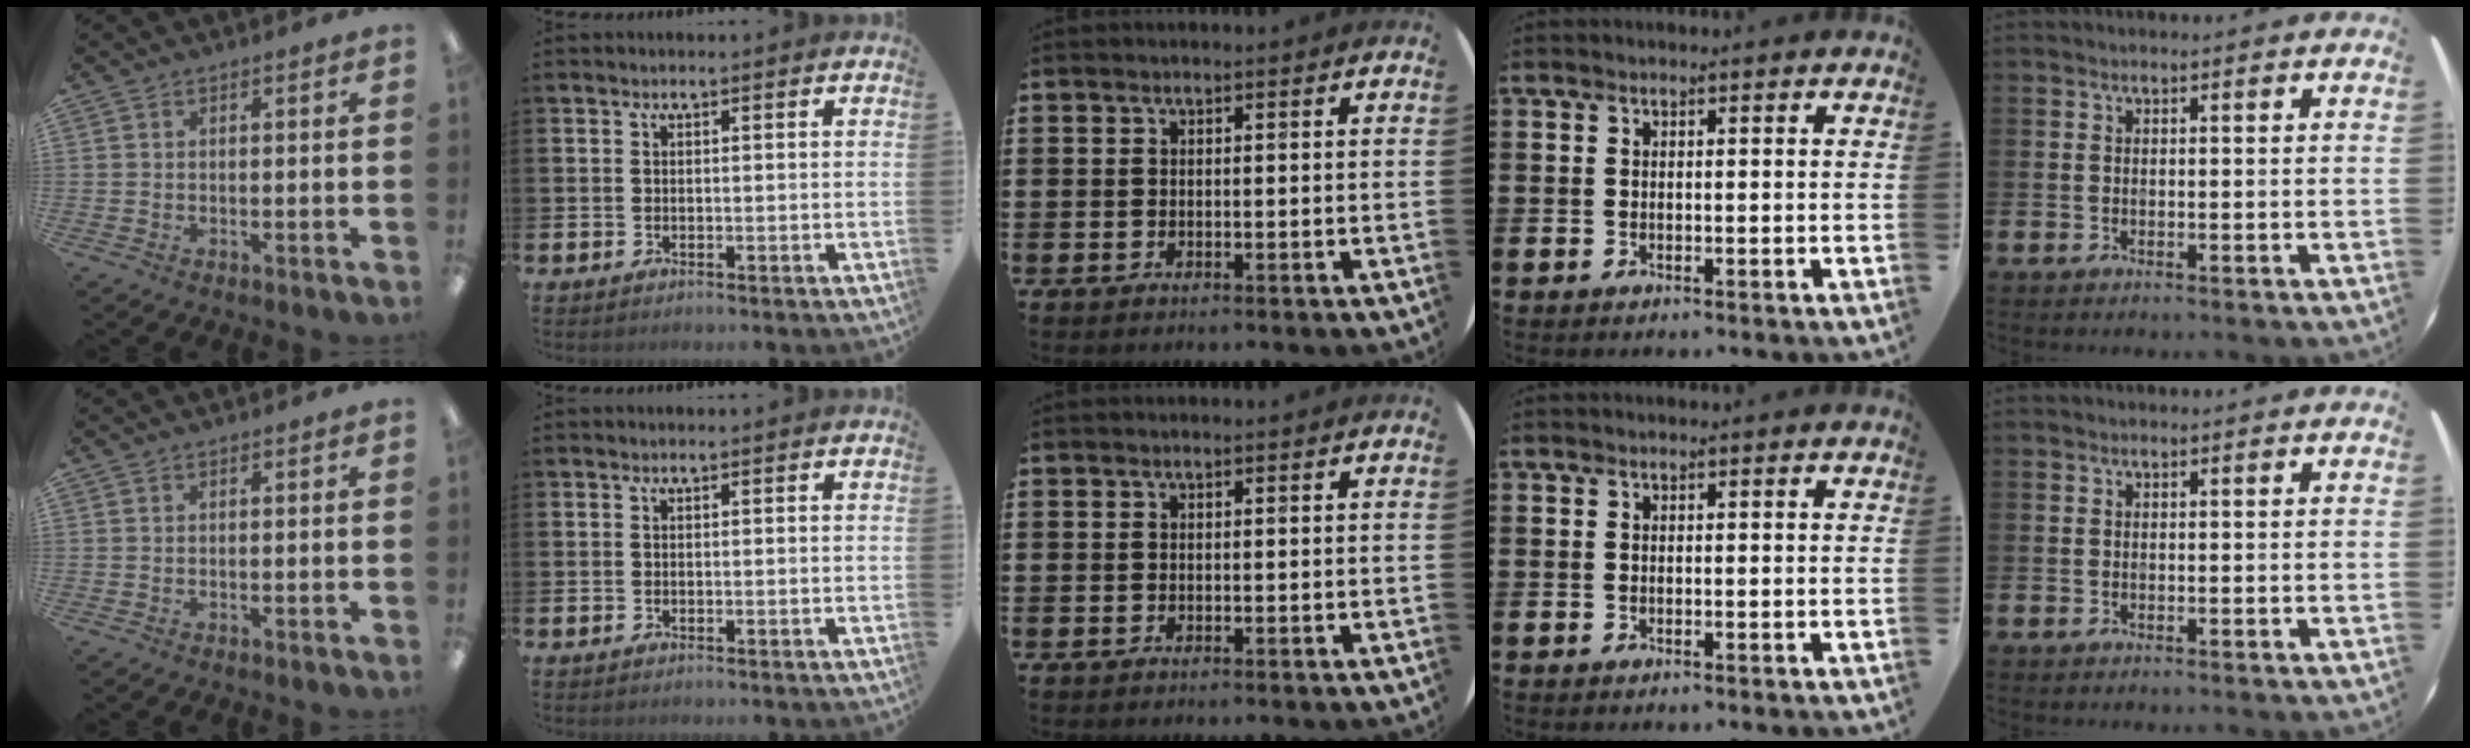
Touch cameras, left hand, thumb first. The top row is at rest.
{}